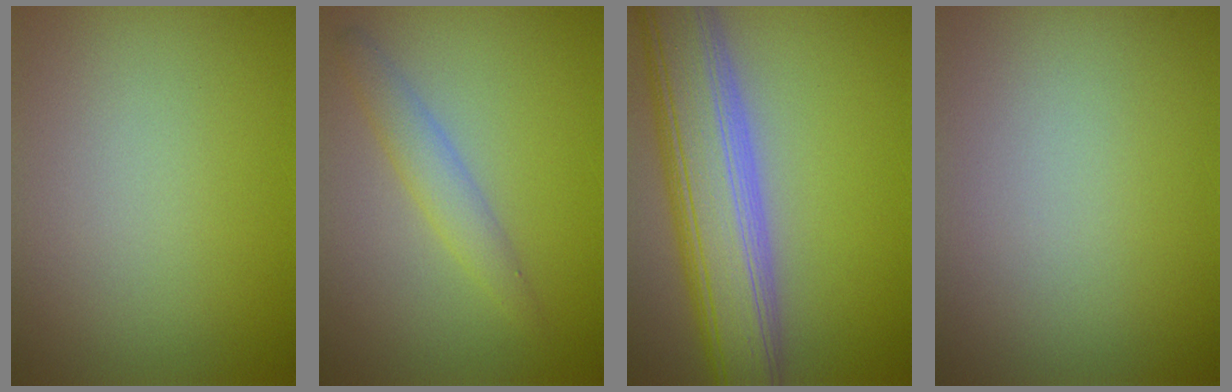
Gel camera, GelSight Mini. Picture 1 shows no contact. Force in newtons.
{"total": 2.3, "press": 2.3, "slide": 0.0}
{"total": 9.8, "press": 9.8, "slide": 0.5}
{"total": 0.0}